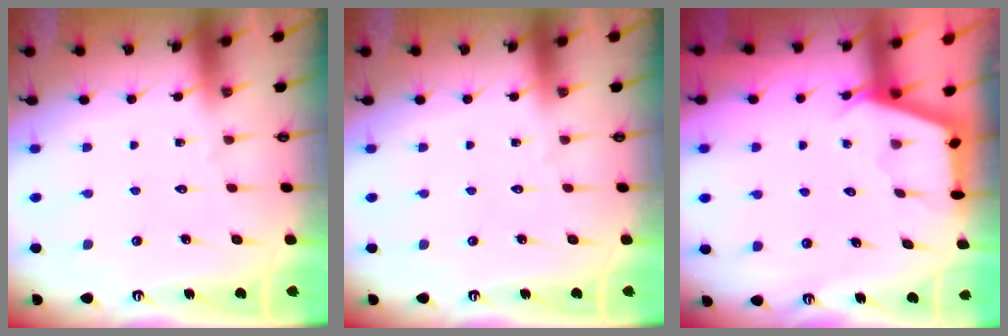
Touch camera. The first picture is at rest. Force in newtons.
{"total": 0.0}
{"total": 2.9, "press": 2.9, "slide": 0.4}